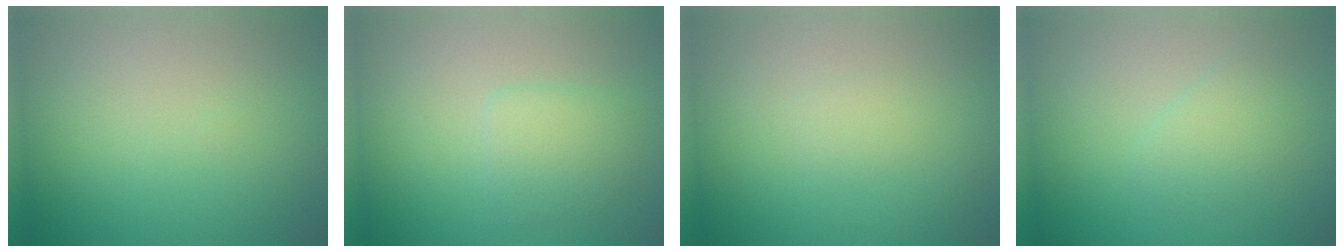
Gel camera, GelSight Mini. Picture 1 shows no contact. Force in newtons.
{"total": 2.1, "press": 2.1, "slide": 0.0}
{"total": 0.6, "press": 0.6, "slide": 0.1}
{"total": 1.8, "press": 1.8, "slide": 0.1}